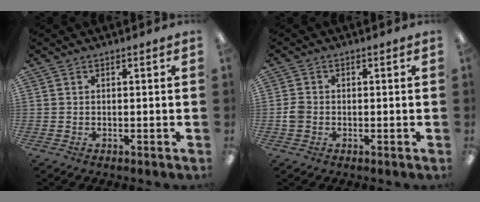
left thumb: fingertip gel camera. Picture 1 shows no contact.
{"total": 2.6, "force": [-0.5, 2.2, 1.2], "torque": [-0.020, 0.006, -0.010]}